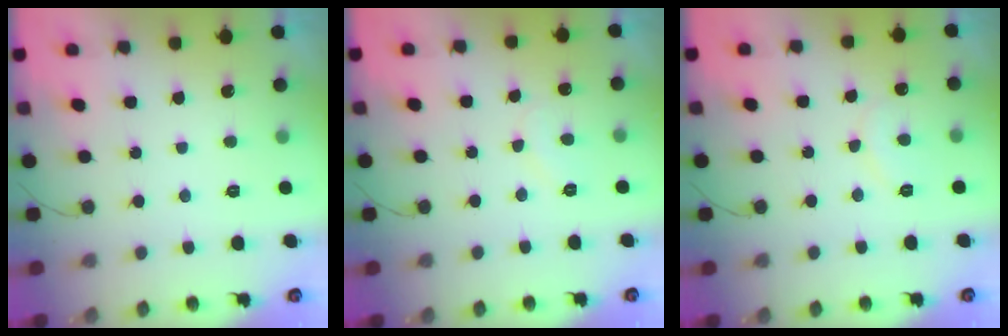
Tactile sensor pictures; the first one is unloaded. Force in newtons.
{"total": 6.1, "press": 6.1, "slide": 0.5}
{"total": 6.9, "press": 6.9, "slide": 0.6}